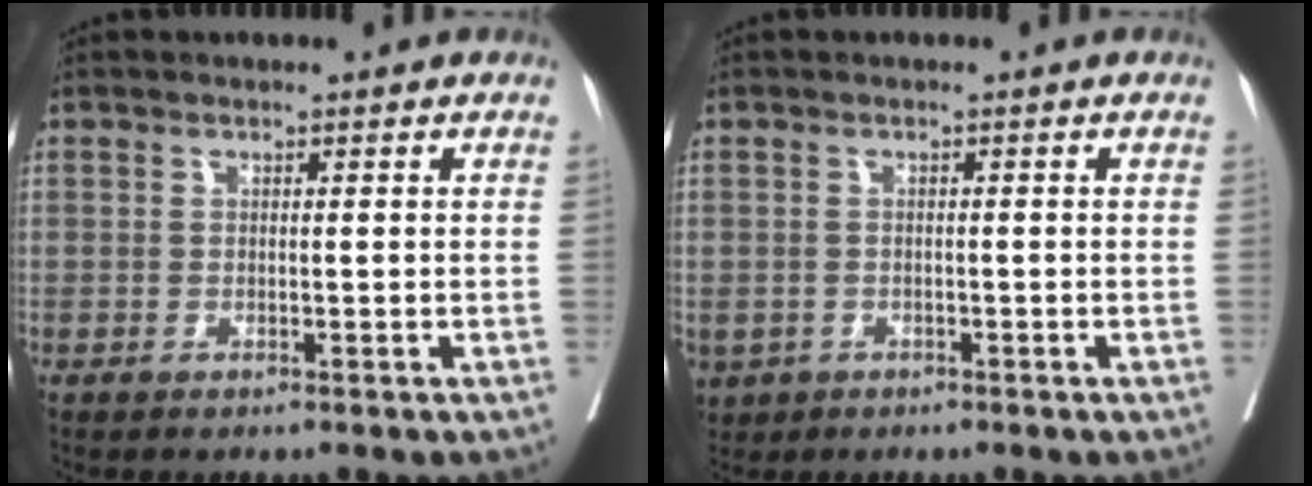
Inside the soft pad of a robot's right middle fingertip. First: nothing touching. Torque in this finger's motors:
{"motor_torque": [1.23, -0.90, 1.05, 0.21]}